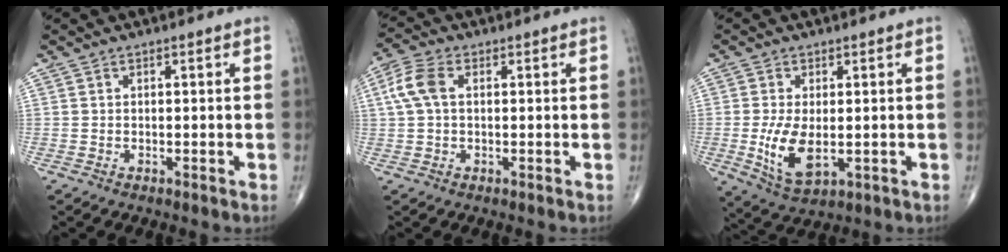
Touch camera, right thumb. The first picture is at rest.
{"total": 5.8, "force": [1.0, 3.5, 4.6], "torque": [-0.115, 0.017, 0.018]}
{"total": 8.3, "force": [-1.0, 4.1, 7.1], "torque": [-0.136, -0.018, -0.007]}